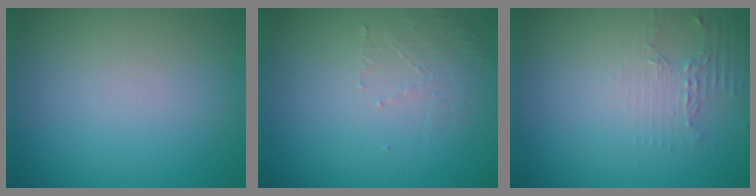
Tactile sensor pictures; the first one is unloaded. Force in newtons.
{"total": 1.5, "press": 0.5, "slide": 1.4}
{"total": 2.1, "press": 1.5, "slide": 1.4}